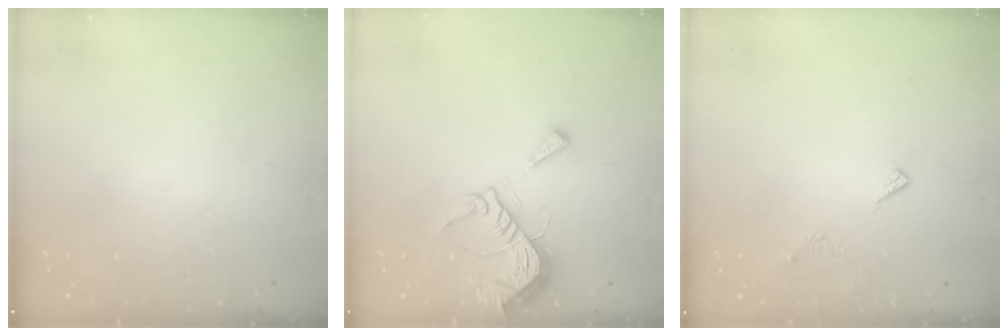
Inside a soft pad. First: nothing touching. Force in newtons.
{"total": 12.2, "press": 12.1, "slide": 1.0}
{"total": 6.9, "press": 6.8, "slide": 1.0}